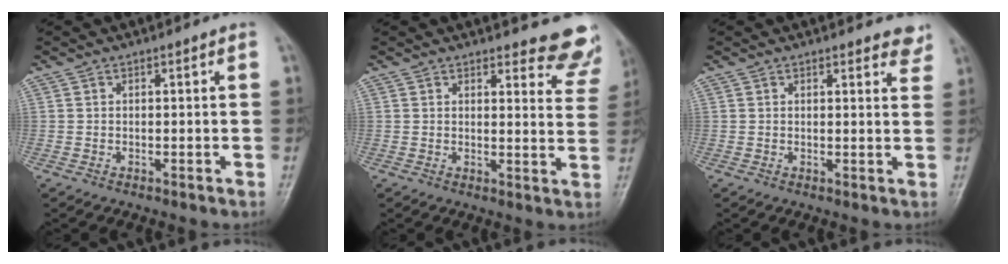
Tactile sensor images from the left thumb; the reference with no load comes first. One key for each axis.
{"total": 9.7, "fx": 9.1, "fy": 2.7, "fz": 2.1, "tx": 0.021, "ty": -0.067, "tz": 0.077}
{"total": 4.3, "fx": 3.9, "fy": 1.3, "fz": 1.4, "tx": 0.007, "ty": -0.020, "tz": 0.031}